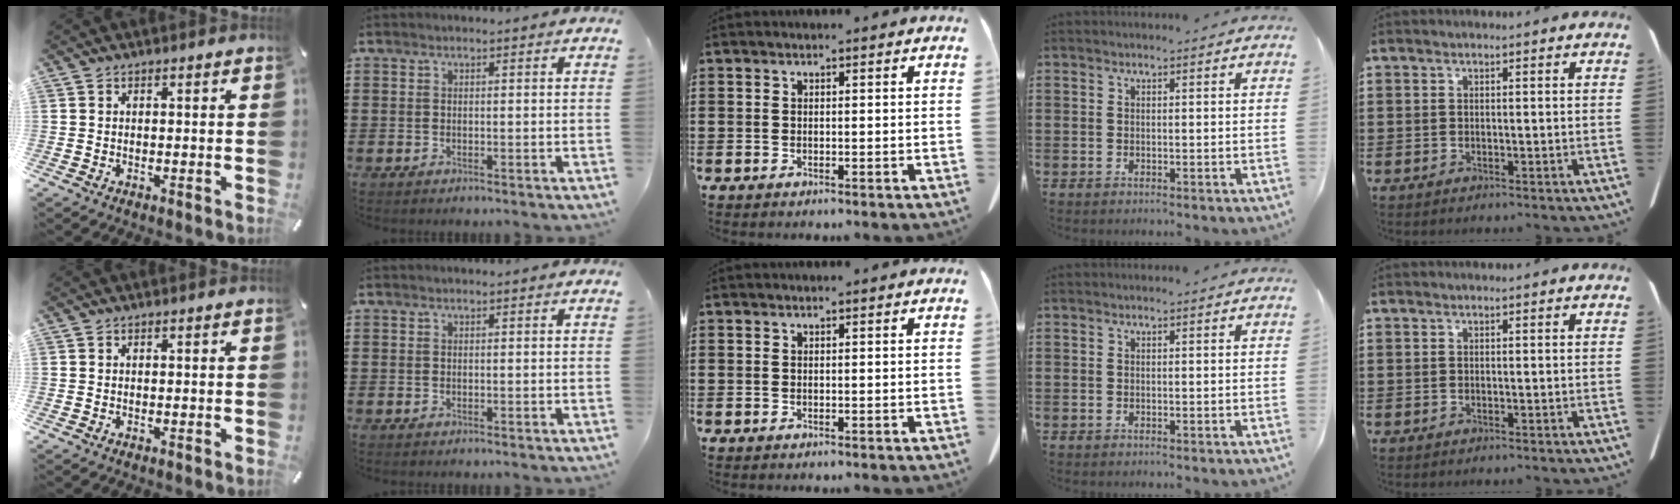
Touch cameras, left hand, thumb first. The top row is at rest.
{}